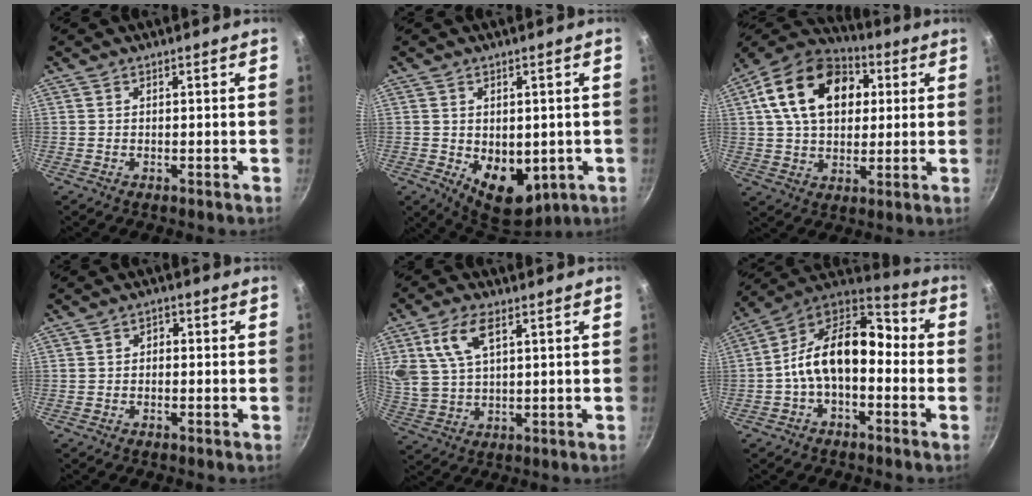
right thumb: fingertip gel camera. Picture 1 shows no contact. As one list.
[{"total": 10.3, "force": [-1.7, 6.9, 7.5], "torque": [-0.080, -0.020, -0.005]}, {"total": 20.5, "force": [5.2, 14.0, 14.0], "torque": [-0.214, 0.017, 0.074]}, {"total": 1.7, "force": [-0.3, 1.4, 1.0], "torque": [-0.014, 0.009, -0.009]}, {"total": 9.8, "force": [3.9, 5.1, 7.4], "torque": [-0.145, -0.004, 0.082]}, {"total": 15.9, "force": [-2.1, 9.8, 12.3], "torque": [-0.190, 0.057, -0.056]}]